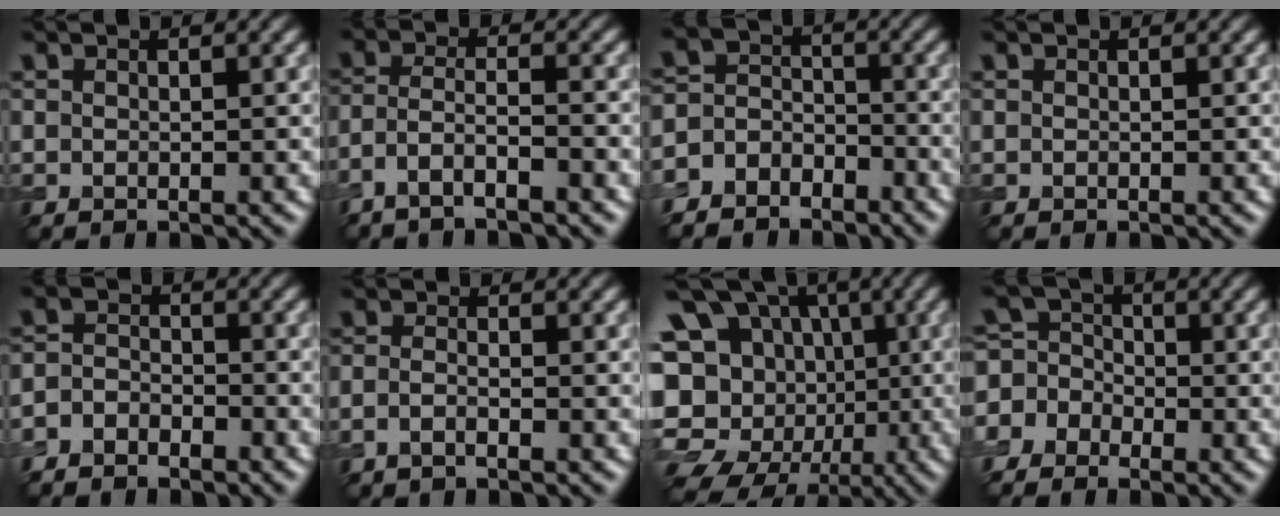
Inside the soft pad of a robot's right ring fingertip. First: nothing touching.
{"total": 3.7, "force": [-2.8, 0.7, 2.4], "torque": [-0.048, 0.005, -0.060]}
{"total": 6.4, "force": [-5.0, 4.0, 0.7], "torque": [0.010, -0.004, -0.092]}
{"total": 0.0}
{"total": 2.9, "force": [-2.3, 1.5, 0.8], "torque": [-0.015, 0.003, -0.054]}
{"total": 1.4, "force": [-0.8, 0.4, 1.0], "torque": [-0.022, -0.003, -0.020]}
{"total": 16.8, "force": [-4.2, 13.8, 8.6], "torque": [-0.157, -0.004, -0.063]}
{"total": 4.0, "force": [-1.3, 3.5, 1.4], "torque": [-0.016, 0.022, -0.039]}